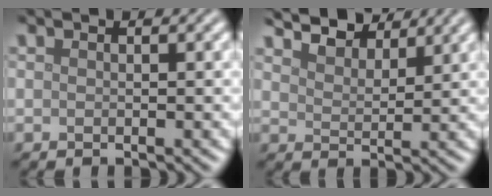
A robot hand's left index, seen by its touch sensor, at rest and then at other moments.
{"total": 6.4, "force": [5.6, 2.0, 2.4], "torque": [-0.053, 0.006, 0.085]}